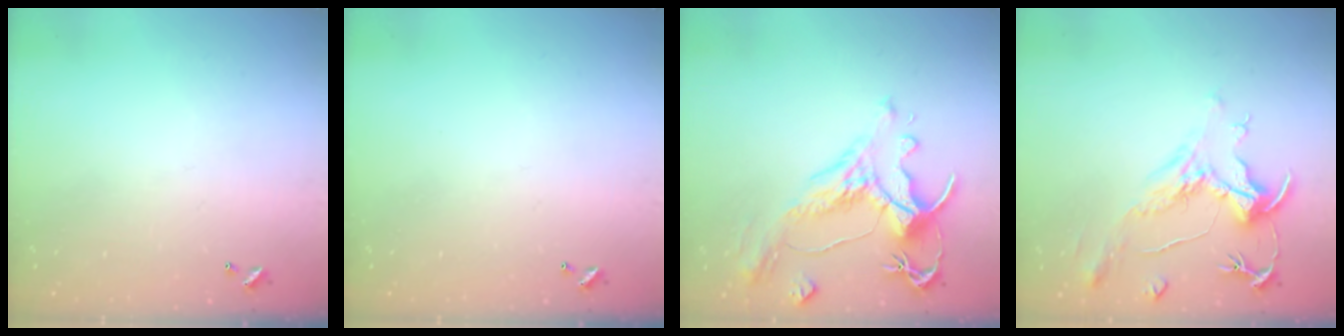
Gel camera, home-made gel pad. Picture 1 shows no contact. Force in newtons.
{"total": 0.0}
{"total": 1.8, "press": 0.9, "slide": 1.5}
{"total": 2.1, "press": 1.7, "slide": 1.3}